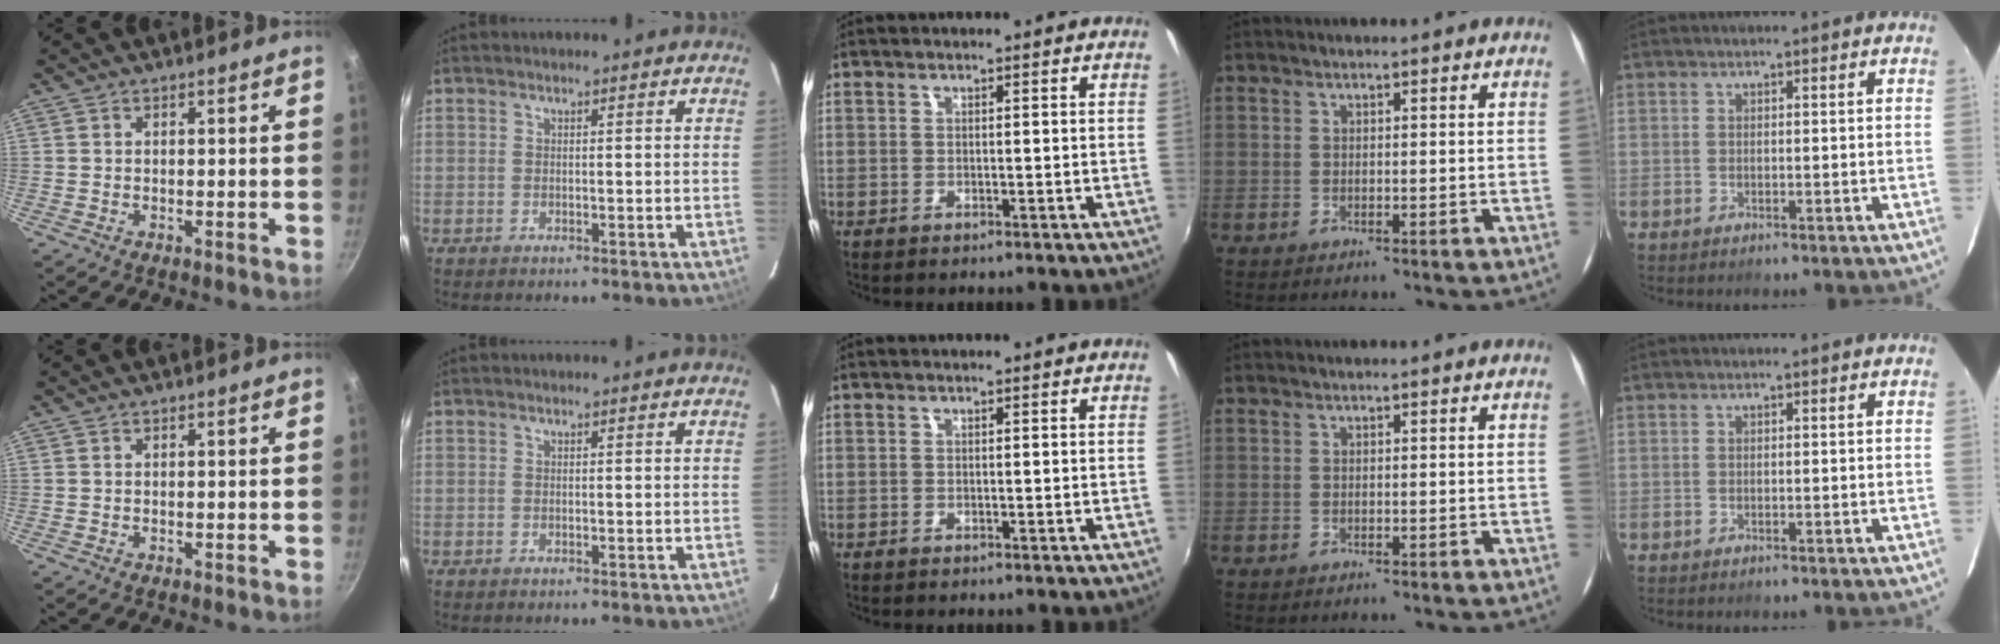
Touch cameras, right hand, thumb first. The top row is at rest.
{}